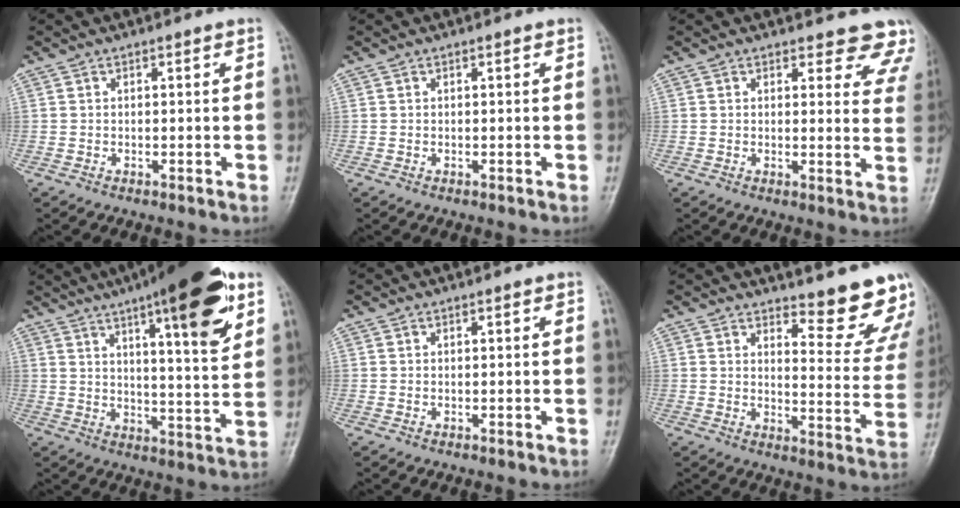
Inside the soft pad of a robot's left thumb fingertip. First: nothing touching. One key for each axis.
{"total": 0.0}
{"total": 10.1, "fx": 9.4, "fy": 3.4, "fz": 1.6, "tx": 0.038, "ty": -0.061, "tz": 0.070}
{"total": 19.8, "fx": 10.4, "fy": 4.5, "fz": 16.1, "tx": -0.210, "ty": -0.036, "tz": 0.148}
{"total": 0.0}
{"total": 13.7, "fx": 12.0, "fy": 3.2, "fz": 5.9, "tx": -0.034, "ty": -0.116, "tz": 0.139}